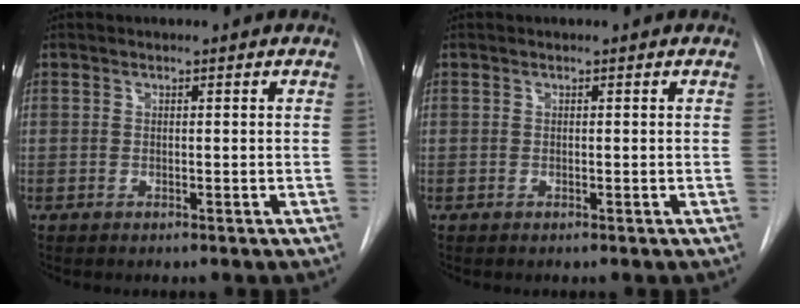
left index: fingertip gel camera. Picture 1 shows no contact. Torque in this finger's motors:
{"motor_torque": [0.01, -0.02, 0.04, 0.00]}